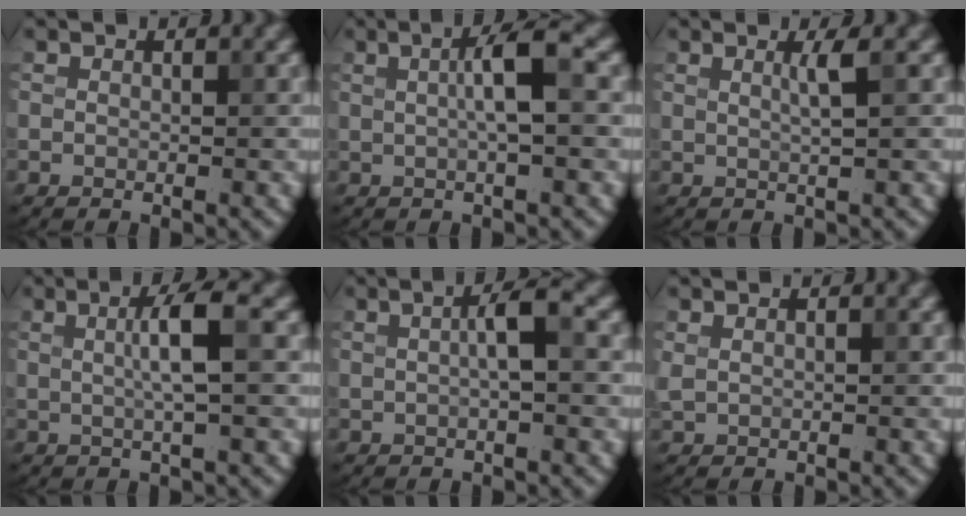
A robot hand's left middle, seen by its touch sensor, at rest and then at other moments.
{"total": 3.8, "force": [0.6, 0.6, 3.7], "torque": [-0.062, 0.009, 0.004]}
{"total": 1.9, "force": [0.6, 0.4, 1.8], "torque": [-0.027, 0.000, 0.005]}
{"total": 3.7, "force": [0.5, 0.6, 3.6], "torque": [-0.059, 0.006, 0.003]}
{"total": 2.7, "force": [0.4, 0.4, 2.6], "torque": [-0.044, 0.011, 0.004]}
{"total": 0.8, "force": [0.5, 0.3, 0.5], "torque": [-0.013, -0.001, 0.012]}